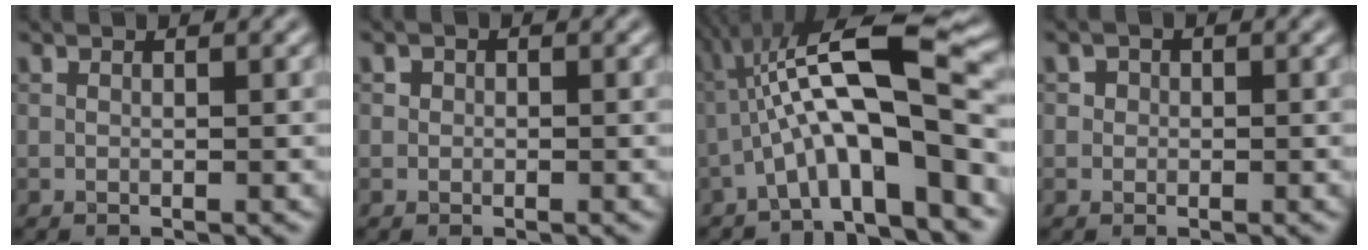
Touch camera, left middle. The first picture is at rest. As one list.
[{"total": 0.9, "force": [0.1, 0.8, 0.2], "torque": [-0.001, -0.005, -0.003]}, {"total": 10.0, "force": [-2.1, 2.0, 9.6], "torque": [-0.158, 0.031, -0.043]}, {"total": 1.3, "force": [0.3, 1.3, 0.4], "torque": [0.008, 0.001, -0.006]}]